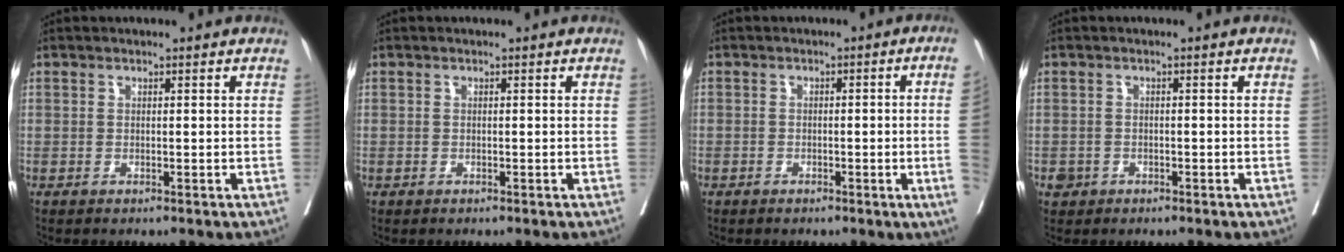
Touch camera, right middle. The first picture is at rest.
{"total": 0.0}
{"total": 5.1, "force": [-1.0, -1.0, 4.9], "torque": [-0.056, -0.001, -0.015]}
{"total": 1.6, "force": [-0.9, 1.3, 0.3], "torque": [-0.007, 0.004, -0.013]}